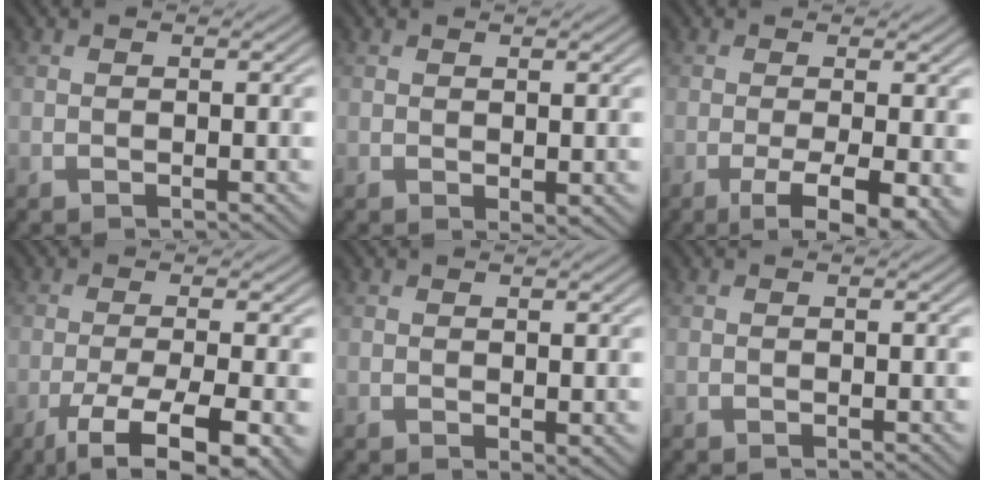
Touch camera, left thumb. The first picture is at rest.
{"total": 0.9, "force": [0.2, 0.5, 0.7], "torque": [-0.010, -0.003, 0.007]}
{"total": 6.8, "force": [-2.4, 1.8, 6.1], "torque": [-0.099, 0.000, -0.035]}
{"total": 9.6, "force": [-4.7, 2.2, 8.0], "torque": [-0.126, -0.006, -0.070]}
{"total": 0.9, "force": [0.2, 0.5, 0.7], "torque": [-0.010, -0.003, 0.006]}
{"total": 0.0}